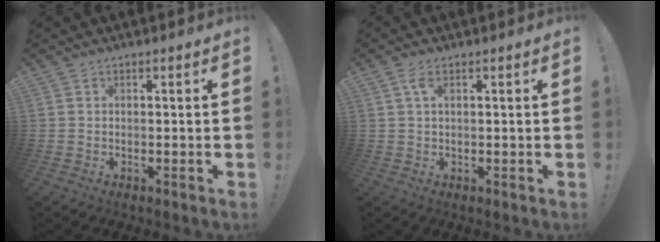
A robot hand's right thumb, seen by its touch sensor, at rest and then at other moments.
{"total": 3.0, "force": [1.2, 1.3, 2.5], "torque": [-0.045, 0.001, 0.019]}